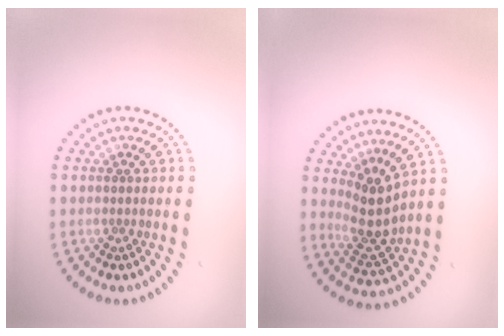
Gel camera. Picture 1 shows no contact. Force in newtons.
{"total": 3.3, "press": 2.8, "slide": 1.7}